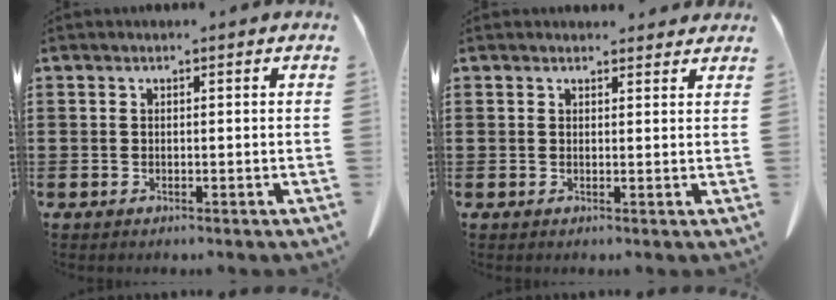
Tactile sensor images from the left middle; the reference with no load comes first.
{"total": 1.8, "force": [1.6, 0.6, 0.2], "torque": [-0.001, -0.002, 0.030]}